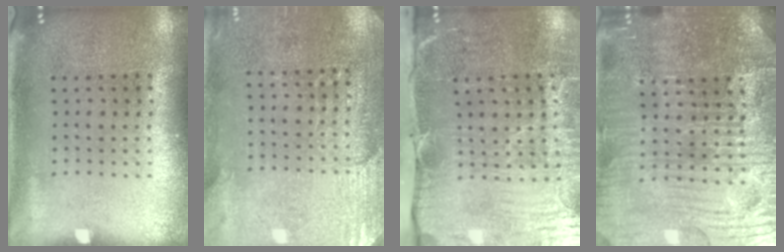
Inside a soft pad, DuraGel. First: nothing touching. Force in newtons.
{"total": 2.8, "press": 2.6, "slide": 1.0}
{"total": 5.4, "press": 4.6, "slide": 2.9}
{"total": 5.3, "press": 5.0, "slide": 1.5}